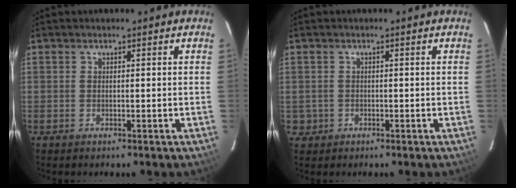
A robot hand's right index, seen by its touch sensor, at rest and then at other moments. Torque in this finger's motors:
{"motor_torque": [-0.73, 0.52, -1.05, -0.21]}